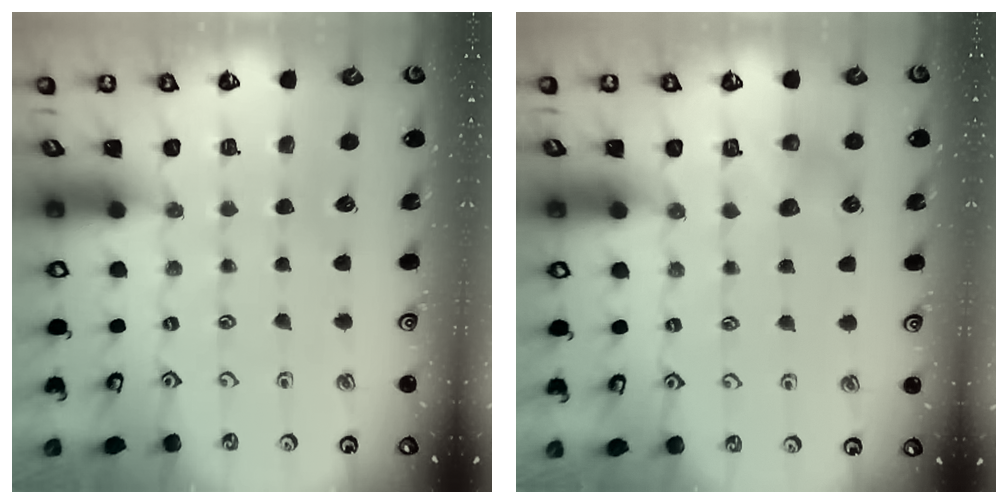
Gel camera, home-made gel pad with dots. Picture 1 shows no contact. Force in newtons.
{"total": 5.1, "press": 5.1, "slide": 0.4}